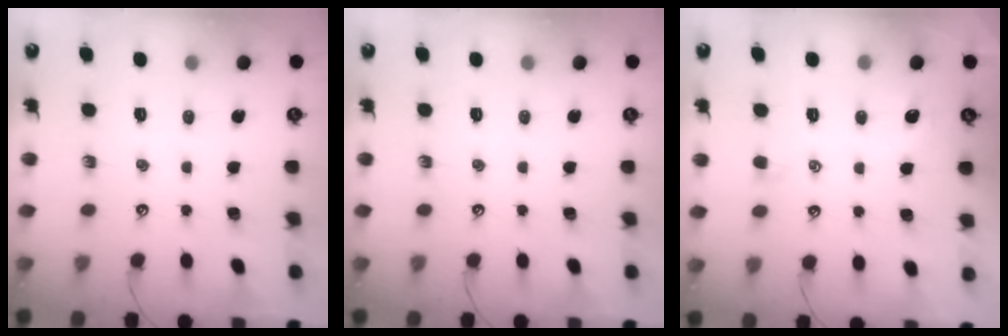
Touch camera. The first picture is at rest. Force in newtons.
{"total": 0.0}
{"total": 1.3, "press": 1.0, "slide": 0.8}